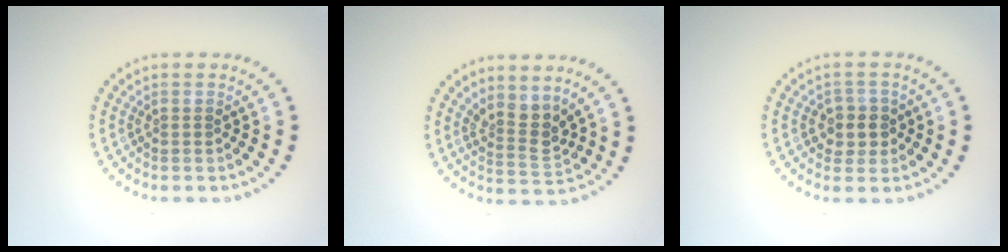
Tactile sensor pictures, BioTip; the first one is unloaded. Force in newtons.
{"total": 2.6, "press": 1.9, "slide": 1.8}
{"total": 2.3, "press": 2.1, "slide": 1.0}